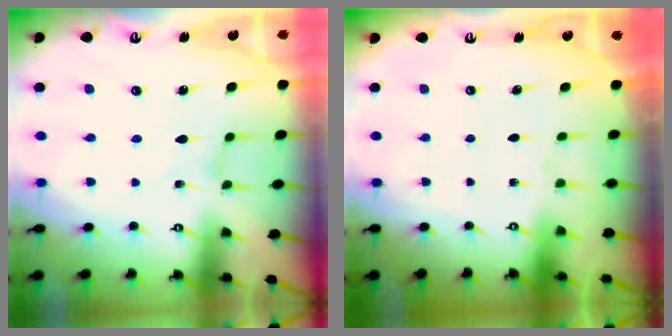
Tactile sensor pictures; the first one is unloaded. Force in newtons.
{"total": 0.0}